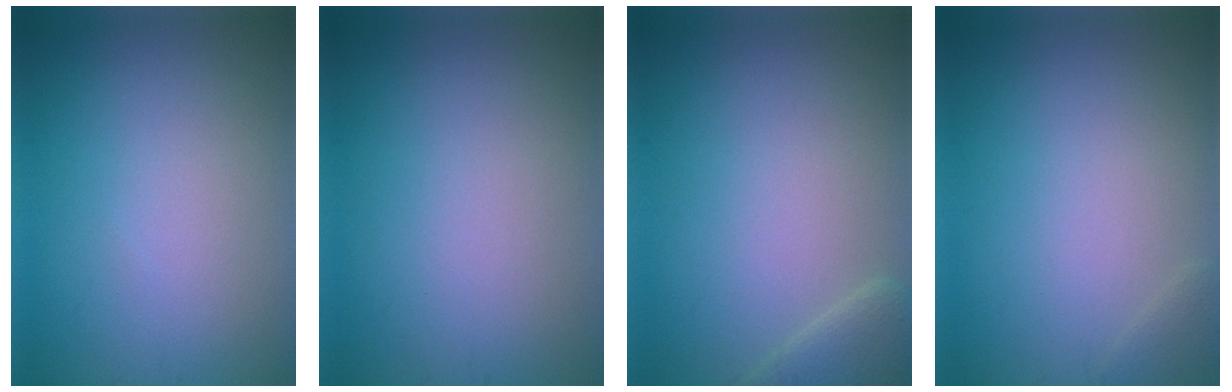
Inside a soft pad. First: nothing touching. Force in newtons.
{"total": 0.0}
{"total": 2.5, "press": 2.5, "slide": 0.1}
{"total": 0.8, "press": 0.8, "slide": 0.1}